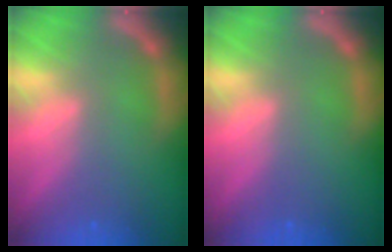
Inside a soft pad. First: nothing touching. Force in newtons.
{"total": 0.0}